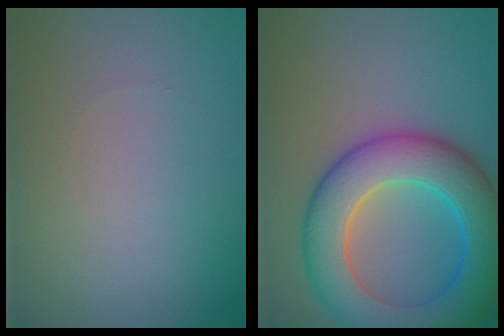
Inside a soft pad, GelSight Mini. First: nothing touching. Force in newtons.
{"total": 9.8, "press": 9.8, "slide": 0.5}